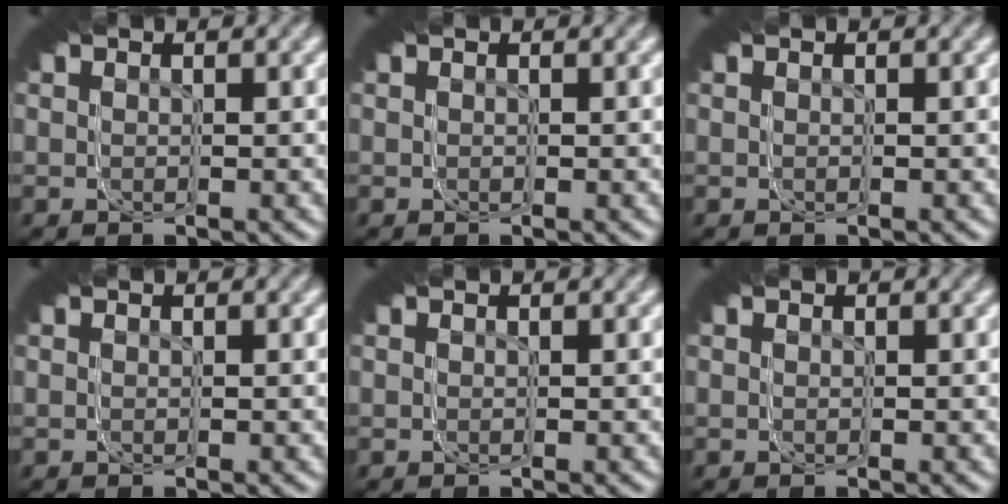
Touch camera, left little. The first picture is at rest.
{"total": 0.0}
{"total": 0.0}
{"total": 0.0}
{"total": 0.0}
{"total": 0.0}